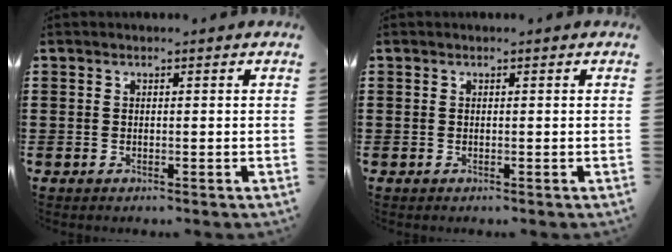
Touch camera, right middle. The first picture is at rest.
{"total": 0.0}